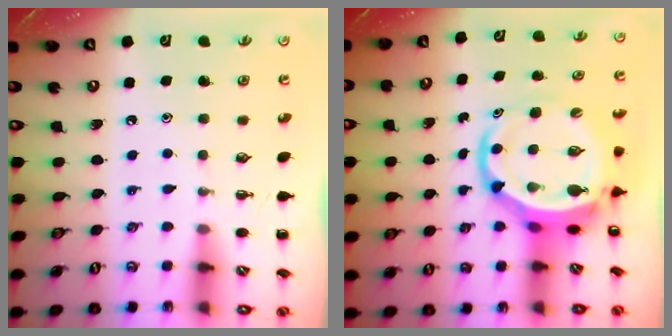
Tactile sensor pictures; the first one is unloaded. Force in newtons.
{"total": 8.6, "press": 8.2, "slide": 2.8}